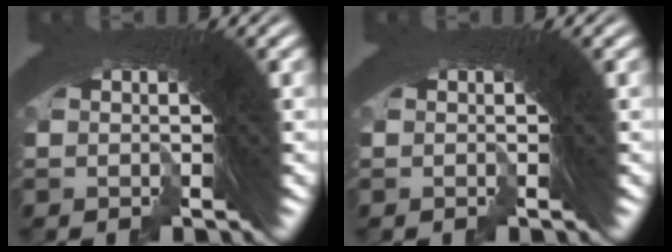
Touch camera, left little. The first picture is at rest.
{"total": 0.0}